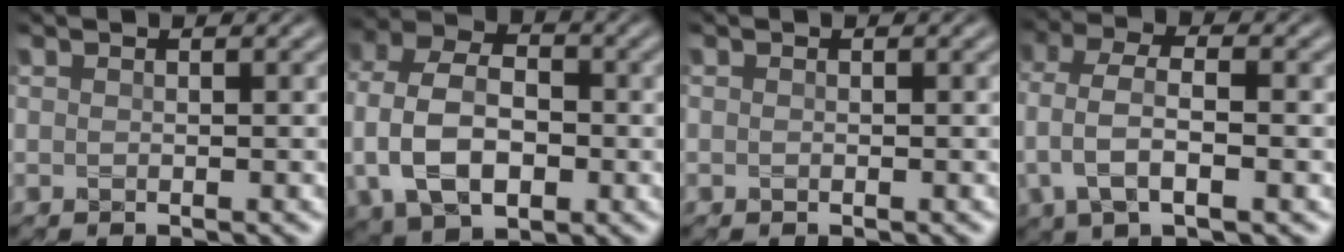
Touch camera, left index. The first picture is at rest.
{"total": 8.6, "force": [-1.1, 6.0, 6.1], "torque": [-0.133, 0.004, -0.034]}
{"total": 0.0}
{"total": 5.1, "force": [-0.7, 2.4, 4.4], "torque": [-0.095, 0.006, -0.018]}